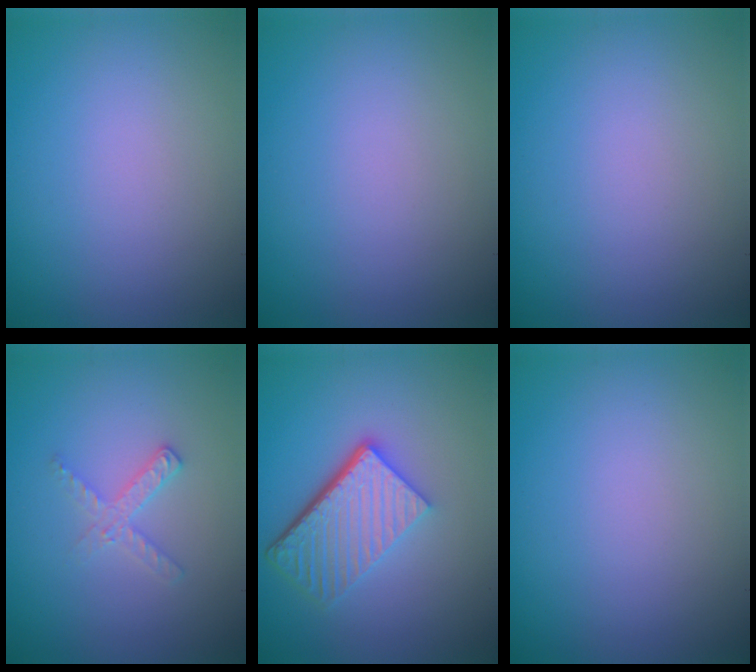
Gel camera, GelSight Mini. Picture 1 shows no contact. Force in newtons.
{"total": 0.0}
{"total": 0.0}
{"total": 1.7, "press": 1.7, "slide": 0.2}
{"total": 6.1, "press": 4.1, "slide": 4.5}
{"total": 0.0}